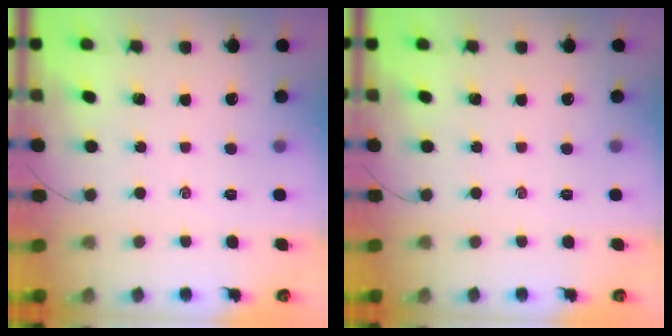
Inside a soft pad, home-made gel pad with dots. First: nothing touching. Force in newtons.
{"total": 0.0}